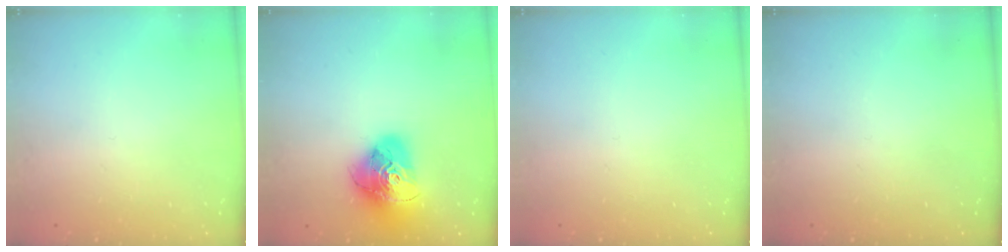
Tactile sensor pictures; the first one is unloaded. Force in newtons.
{"total": 18.4, "press": 18.3, "slide": 2.1}
{"total": 0.0}
{"total": 0.0}